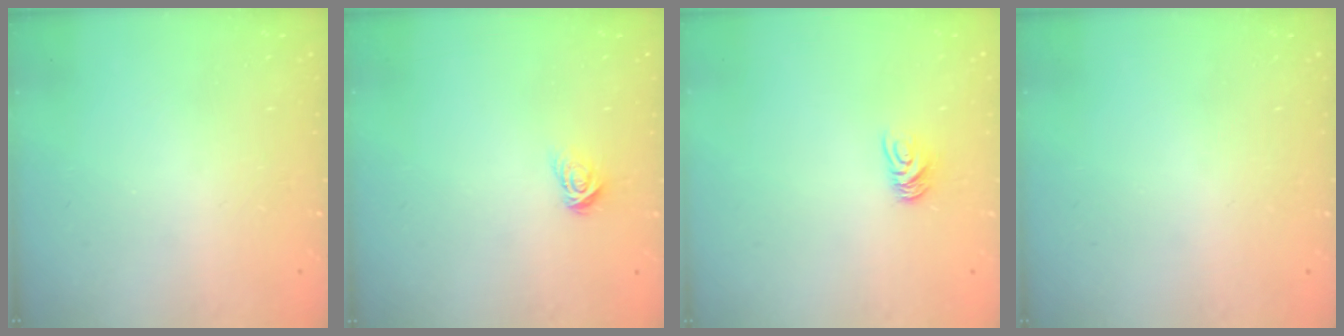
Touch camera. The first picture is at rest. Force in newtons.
{"total": 4.0, "press": 3.9, "slide": 0.5}
{"total": 7.5, "press": 7.5, "slide": 0.5}
{"total": 0.0}